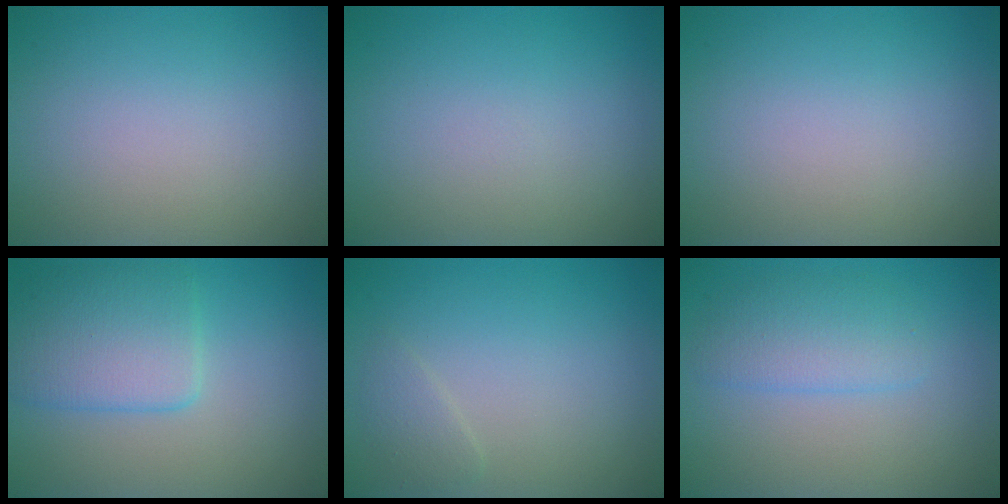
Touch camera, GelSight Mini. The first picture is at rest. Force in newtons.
{"total": 0.0}
{"total": 0.0}
{"total": 4.4, "press": 4.4, "slide": 0.2}
{"total": 1.1, "press": 1.1, "slide": 0.1}
{"total": 2.8, "press": 2.8, "slide": 0.1}